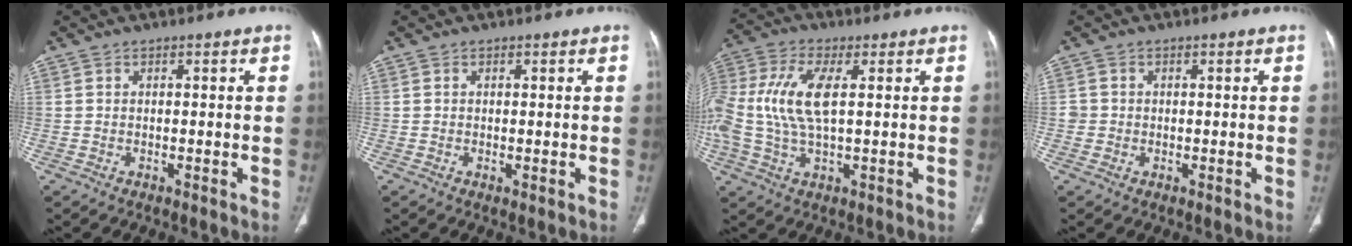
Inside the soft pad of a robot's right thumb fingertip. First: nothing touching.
{"total": 0.6, "force": [0.0, 0.2, 0.6], "torque": [-0.015, -0.005, 0.002]}
{"total": 13.9, "force": [1.8, 5.8, 12.5], "torque": [-0.300, 0.011, 0.034]}
{"total": 1.6, "force": [-0.2, 1.6, 0.2], "torque": [0.006, 0.007, -0.006]}